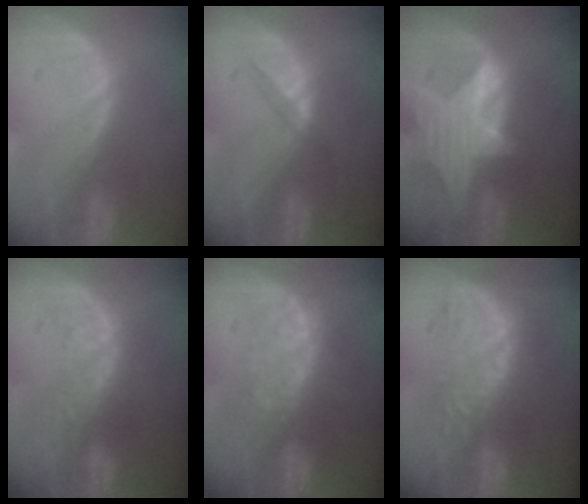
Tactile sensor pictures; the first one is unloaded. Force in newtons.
{"total": 1.9, "press": 1.7, "slide": 1.0}
{"total": 8.4, "press": 7.6, "slide": 3.5}
{"total": 4.3, "press": 4.0, "slide": 1.6}
{"total": 8.1, "press": 7.5, "slide": 2.9}
{"total": 9.9, "press": 8.7, "slide": 4.8}